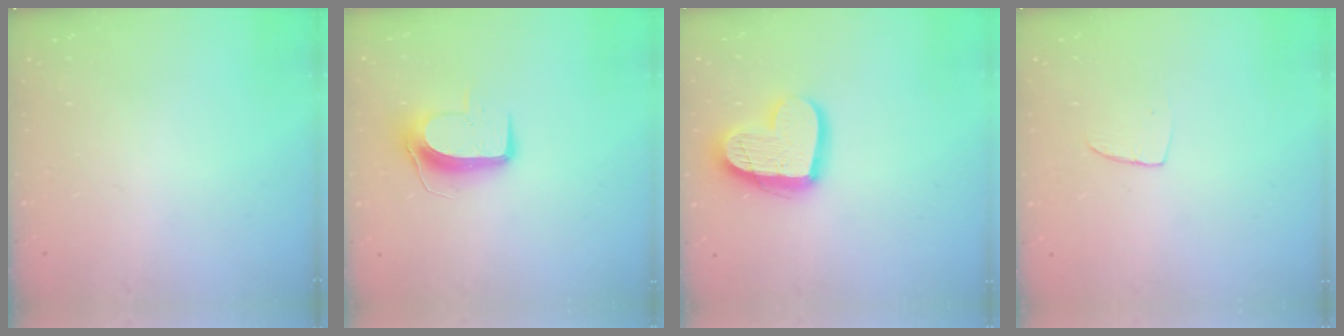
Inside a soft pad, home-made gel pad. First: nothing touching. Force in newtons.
{"total": 9.2, "press": 9.2, "slide": 0.3}
{"total": 15.9, "press": 15.9, "slide": 1.2}
{"total": 3.1, "press": 3.1, "slide": 0.2}